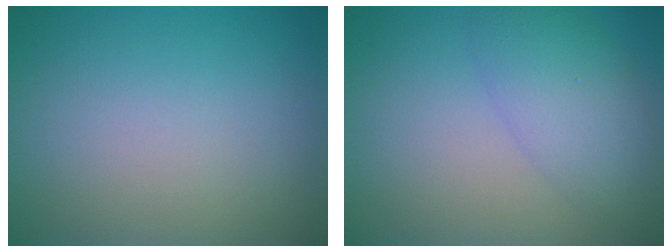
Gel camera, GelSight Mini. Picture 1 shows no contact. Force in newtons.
{"total": 4.5, "press": 4.5, "slide": 0.2}